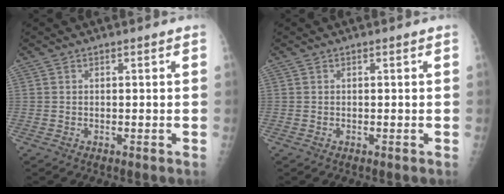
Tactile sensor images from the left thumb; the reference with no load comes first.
{"total": 0.0}